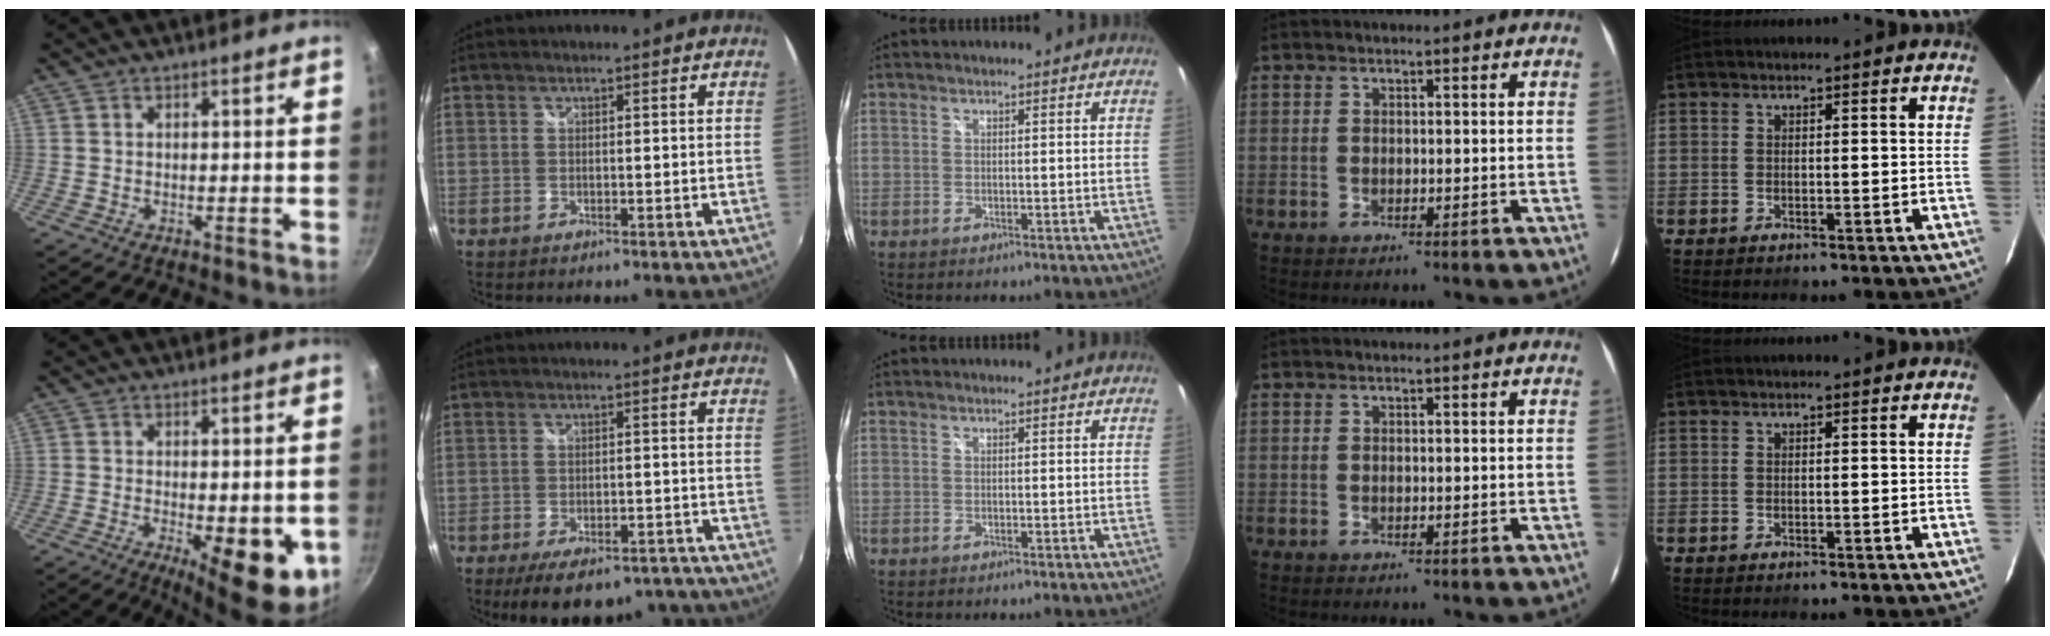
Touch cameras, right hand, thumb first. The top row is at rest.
{"thumb": {"total": 12.1, "force": [-3.1, 4.6, 10.8], "torque": [-0.118, -0.004, -0.029]}, "index": {"total": 15.9, "force": [-13.0, 6.1, 6.7], "torque": [-0.129, 0.005, -0.163]}}